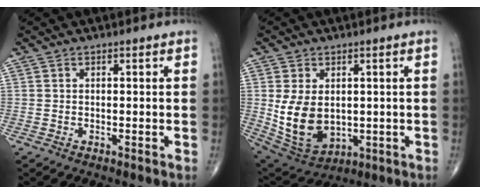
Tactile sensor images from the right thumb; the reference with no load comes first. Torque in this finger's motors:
{"motor_torque": [-0.60, 1.17, 0.87, 0.71, 0.12]}